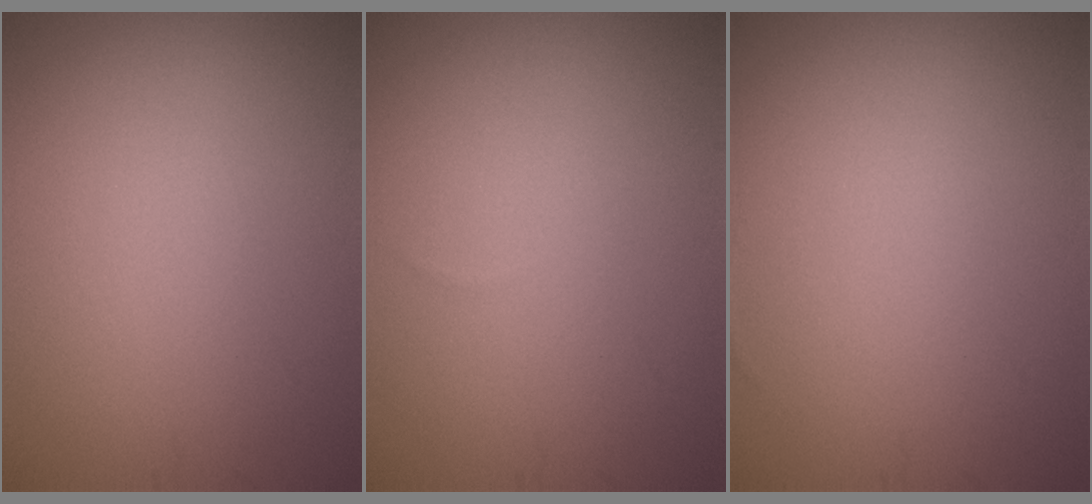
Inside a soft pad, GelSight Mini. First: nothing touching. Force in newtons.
{"total": 0.0}
{"total": 0.0}